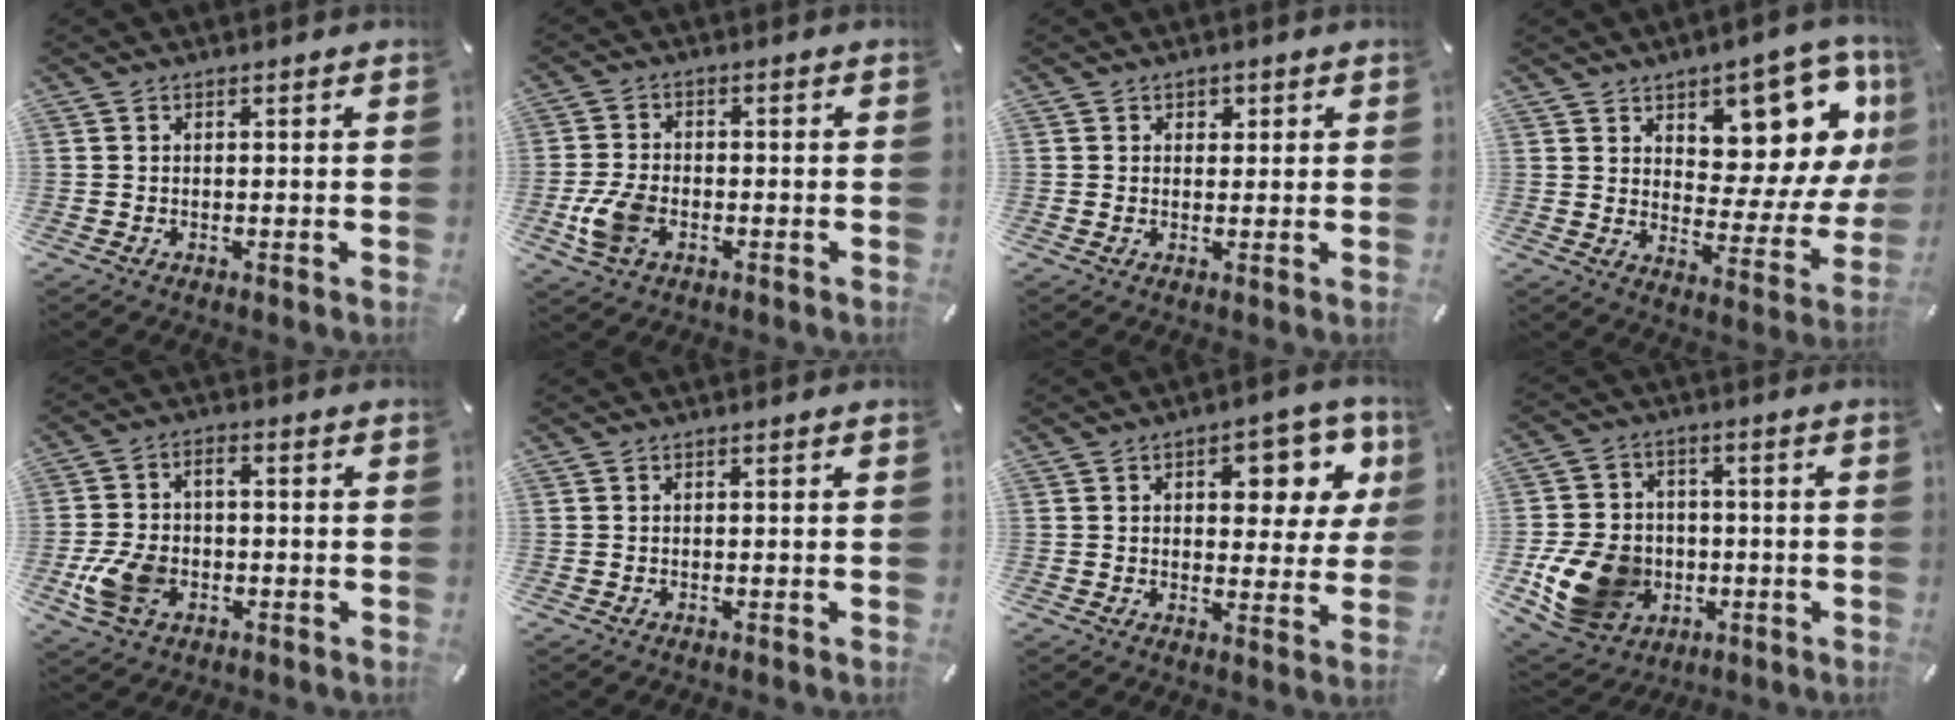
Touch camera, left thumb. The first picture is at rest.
{"total": 7.5, "force": [-2.5, 4.9, 5.1], "torque": [-0.119, 0.007, -0.047]}
{"total": 1.6, "force": [0.6, 1.4, 0.4], "torque": [0.006, -0.001, 0.005]}
{"total": 12.1, "force": [8.5, 6.5, 5.7], "torque": [-0.060, -0.090, 0.143]}
{"total": 9.0, "force": [-2.7, 6.2, 6.0], "torque": [-0.126, 0.013, -0.046]}
{"total": 0.0}
{"total": 12.3, "force": [4.8, 6.7, 9.1], "torque": [-0.105, -0.018, 0.075]}
{"total": 14.3, "force": [-3.7, 11.8, 7.2], "torque": [-0.145, 0.022, -0.059]}